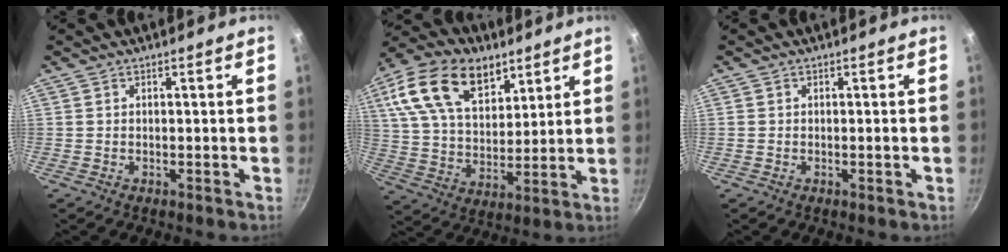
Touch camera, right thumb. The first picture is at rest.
{"total": 19.6, "force": [9.8, 12.0, 12.1], "torque": [-0.197, -0.022, 0.171]}
{"total": 0.8, "force": [-0.2, 0.3, 0.7], "torque": [-0.011, 0.002, -0.006]}